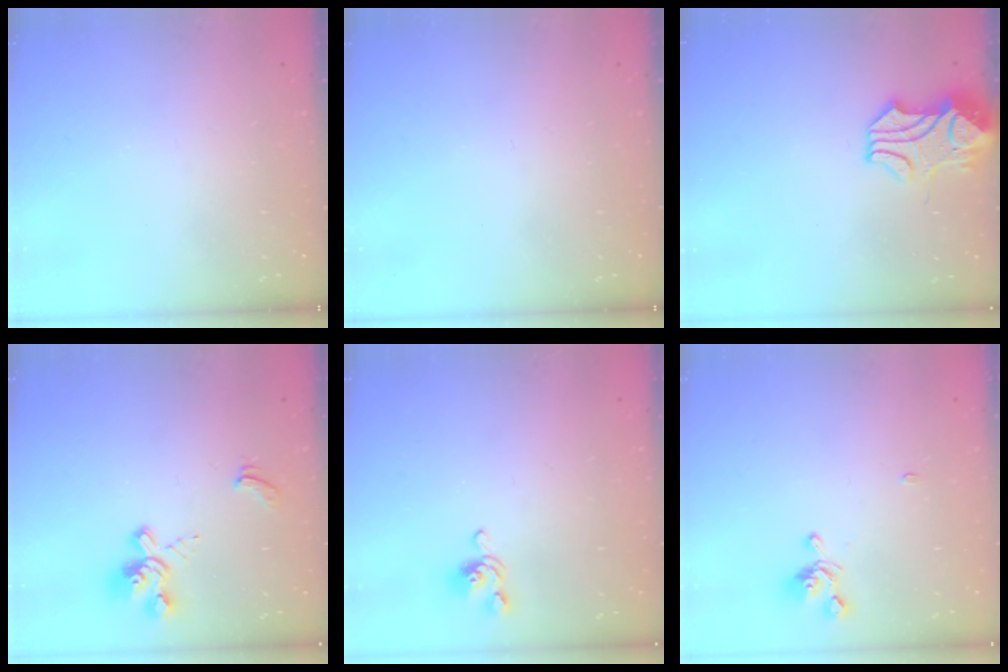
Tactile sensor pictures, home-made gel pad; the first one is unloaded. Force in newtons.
{"total": 0.0}
{"total": 3.6, "press": 3.4, "slide": 1.0}
{"total": 2.4, "press": 1.9, "slide": 1.5}
{"total": 2.6, "press": 2.5, "slide": 0.7}
{"total": 3.8, "press": 3.7, "slide": 0.8}